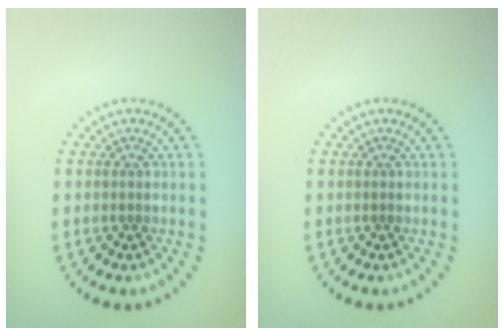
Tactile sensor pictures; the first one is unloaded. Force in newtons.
{"total": 0.0}